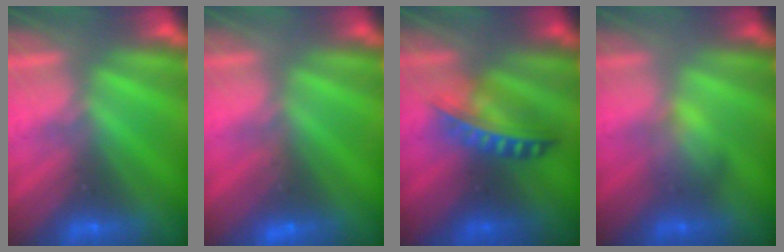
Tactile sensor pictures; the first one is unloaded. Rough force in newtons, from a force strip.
{"total": 3.0}
{"total": 5.9}
{"total": 2.1}